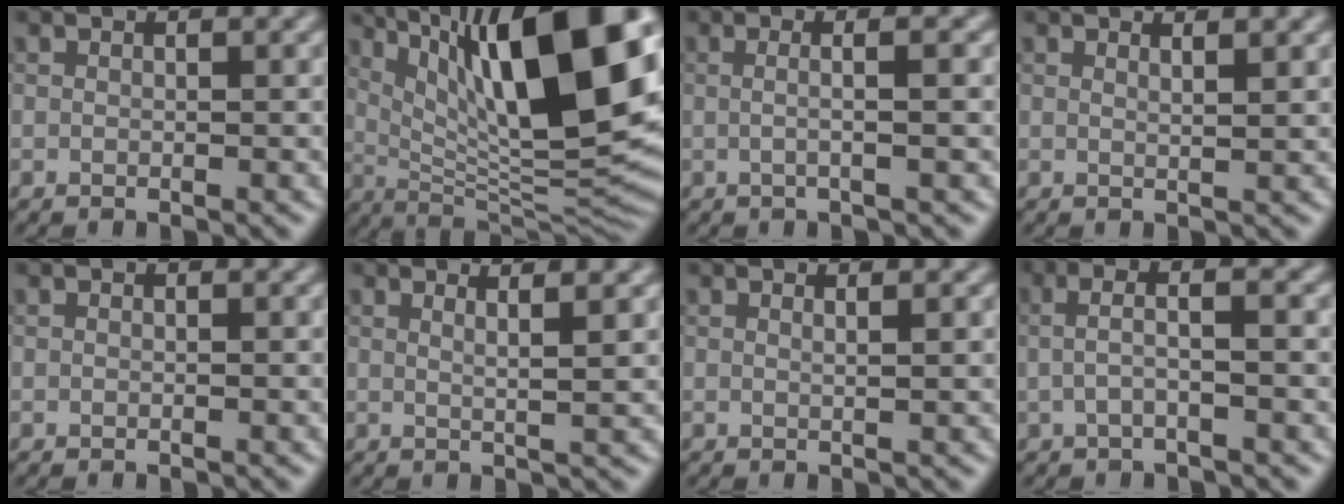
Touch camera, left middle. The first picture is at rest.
{"total": 17.1, "force": [5.9, 5.2, 15.2], "torque": [-0.235, 0.017, 0.120]}
{"total": 3.1, "force": [-0.3, 1.0, 3.0], "torque": [-0.031, 0.005, -0.023]}
{"total": 1.8, "force": [0.9, 0.6, 1.4], "torque": [-0.008, 0.011, -0.001]}
{"total": 0.0}
{"total": 2.6, "force": [1.2, 0.6, 2.2], "torque": [-0.029, 0.013, 0.005]}
{"total": 1.1, "force": [0.2, 0.5, 1.0], "torque": [-0.005, 0.007, -0.005]}
{"total": 2.6, "force": [-0.5, 0.6, 2.4], "torque": [-0.047, 0.009, -0.007]}